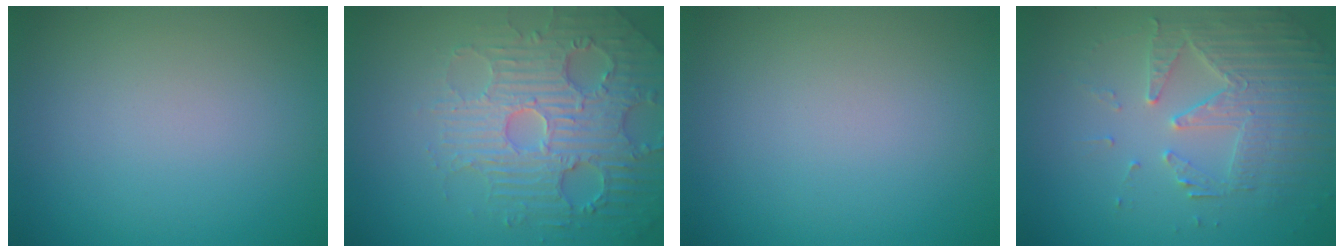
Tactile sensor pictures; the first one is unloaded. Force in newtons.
{"total": 5.0, "press": 4.9, "slide": 1.2}
{"total": 0.0}
{"total": 4.1, "press": 3.9, "slide": 1.4}